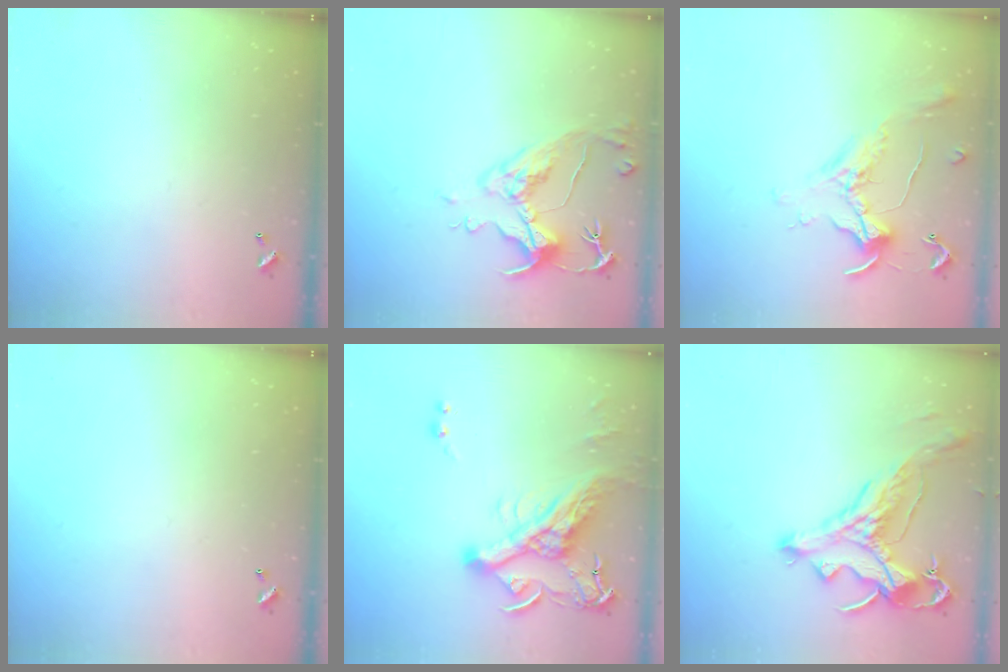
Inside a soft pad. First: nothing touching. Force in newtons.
{"total": 6.9, "press": 6.8, "slide": 1.5}
{"total": 1.1, "press": 1.0, "slide": 0.4}
{"total": 0.0}
{"total": 14.9, "press": 14.7, "slide": 2.3}
{"total": 3.2, "press": 2.8, "slide": 1.6}